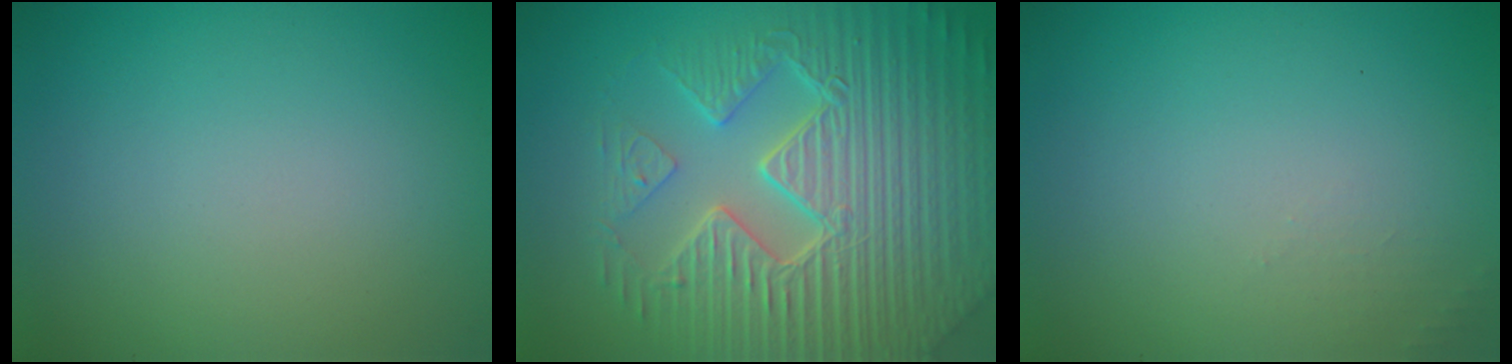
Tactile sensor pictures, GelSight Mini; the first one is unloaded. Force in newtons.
{"total": 9.5, "press": 6.7, "slide": 6.7}
{"total": 0.7, "press": 0.6, "slide": 0.1}